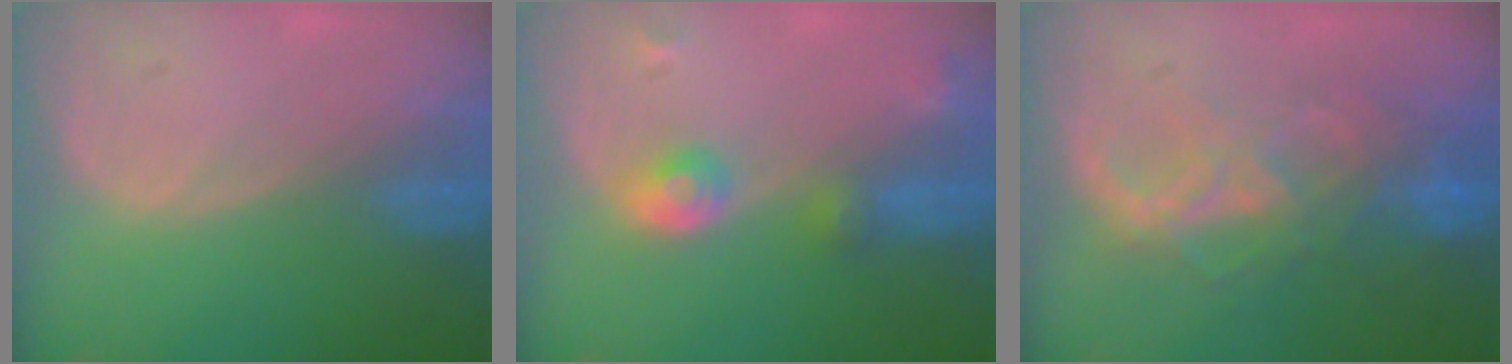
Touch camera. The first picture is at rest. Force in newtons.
{"total": 4.5, "press": 4.1, "slide": 1.8}
{"total": 8.8, "press": 7.4, "slide": 4.7}